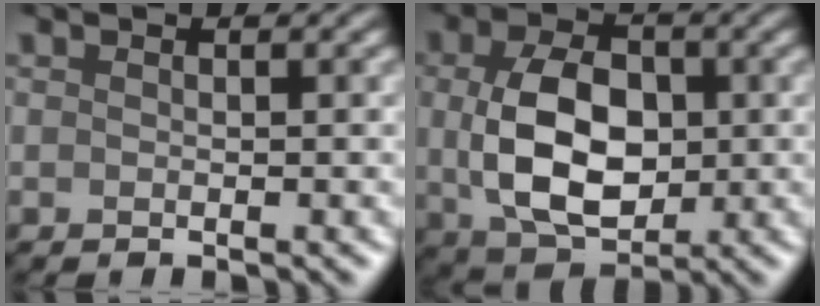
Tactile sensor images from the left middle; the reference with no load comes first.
{"total": 7.7, "force": [0.3, 5.0, 5.8], "torque": [-0.130, -0.003, 0.012]}